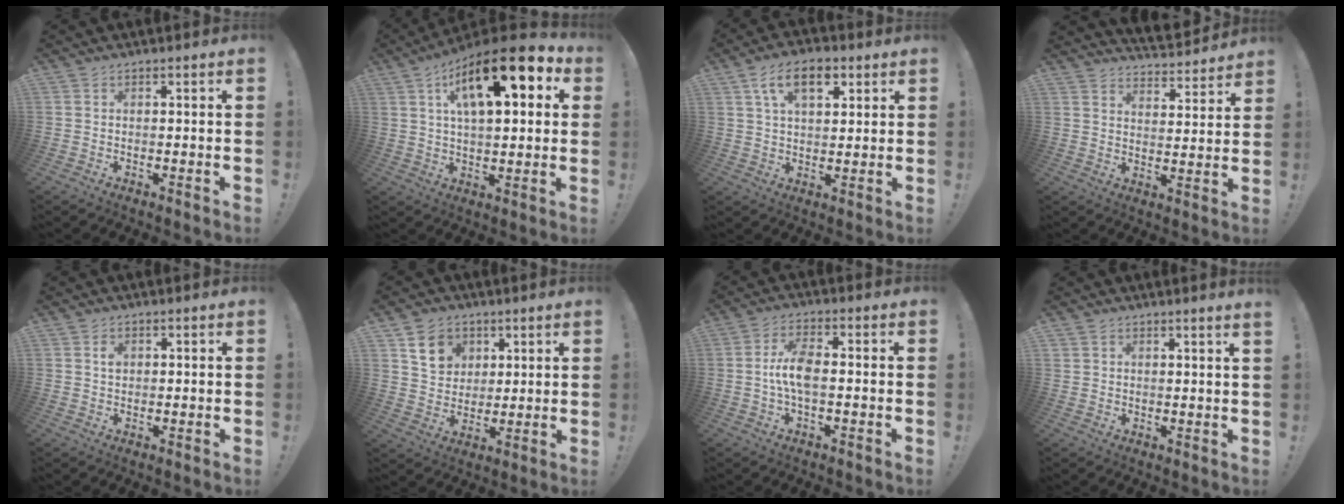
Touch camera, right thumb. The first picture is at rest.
{"total": 18.4, "force": [8.1, 6.9, 15.0], "torque": [-0.240, -0.033, 0.126]}
{"total": 11.1, "force": [5.0, 6.0, 7.9], "torque": [-0.123, 0.002, 0.090]}
{"total": 5.7, "force": [5.2, 2.0, 1.1], "torque": [-0.003, -0.056, 0.093]}
{"total": 1.6, "force": [0.5, 1.2, 0.9], "torque": [-0.004, -0.002, 0.006]}
{"total": 10.3, "force": [5.4, 8.0, 3.5], "torque": [-0.048, -0.025, 0.107]}
{"total": 8.1, "force": [-0.9, 3.1, 7.4], "torque": [-0.152, 0.001, -0.019]}
{"total": 1.8, "force": [1.8, -0.2, 0.4], "torque": [0.002, -0.016, 0.031]}